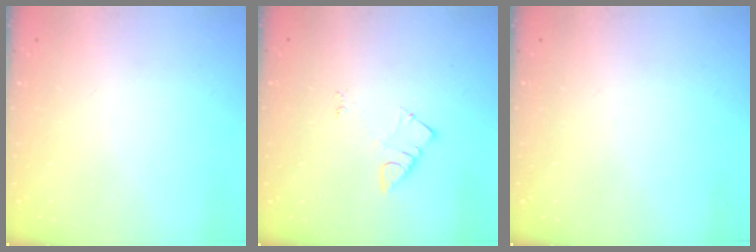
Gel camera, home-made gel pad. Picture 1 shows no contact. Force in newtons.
{"total": 3.8, "press": 3.8, "slide": 0.5}
{"total": 0.0}